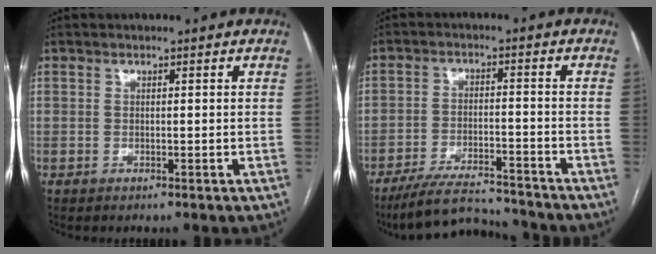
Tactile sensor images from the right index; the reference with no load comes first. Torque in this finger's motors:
{"motor_torque": [-0.54, -1.05, 0.07, -0.01]}